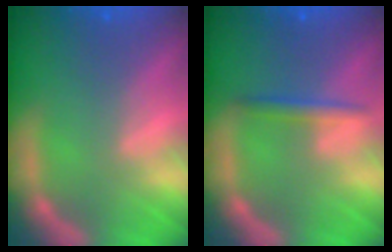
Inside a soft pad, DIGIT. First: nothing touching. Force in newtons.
{"total": 1.9}